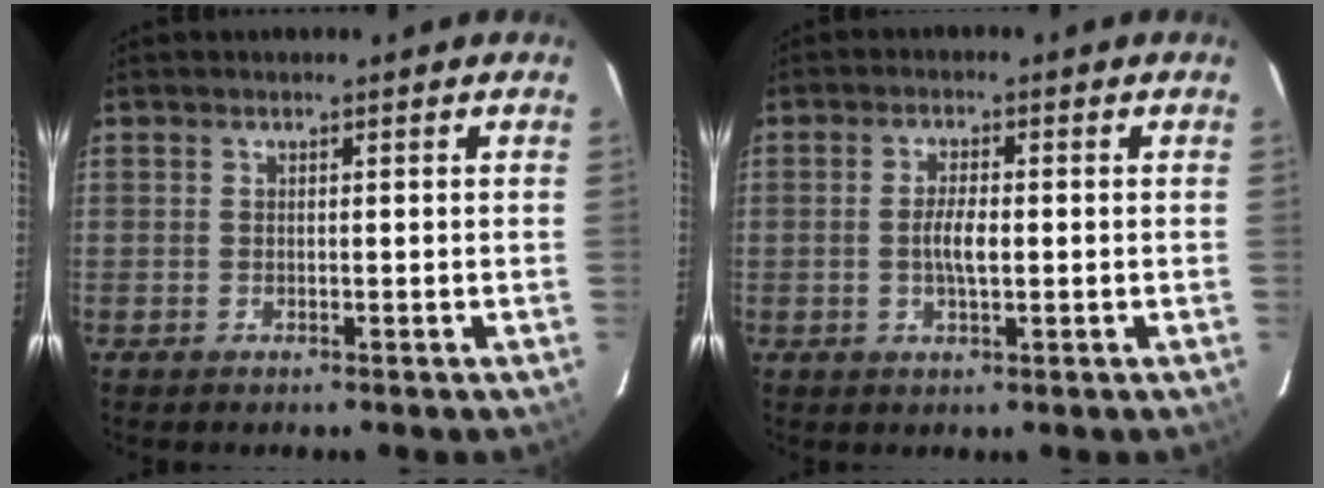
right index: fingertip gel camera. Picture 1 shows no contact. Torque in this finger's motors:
{"motor_torque": [0.27, 0.08, 0.39, 0.09]}